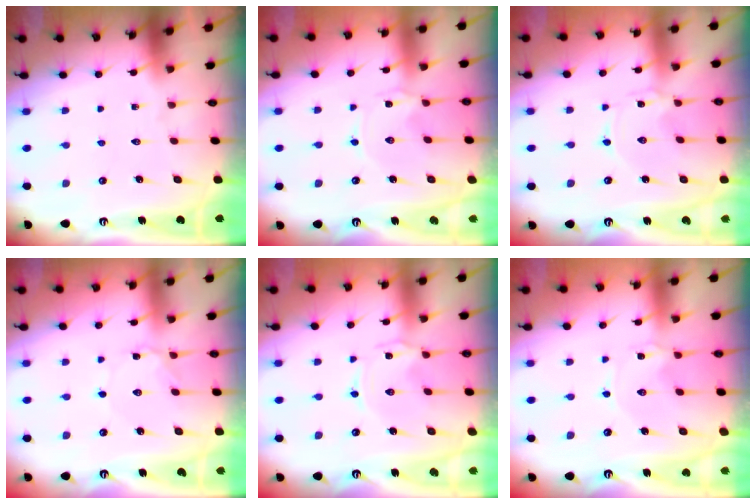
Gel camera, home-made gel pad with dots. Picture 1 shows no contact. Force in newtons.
{"total": 0.0}
{"total": 0.0}
{"total": 1.4, "press": 1.3, "slide": 0.1}
{"total": 0.0}
{"total": 0.0}